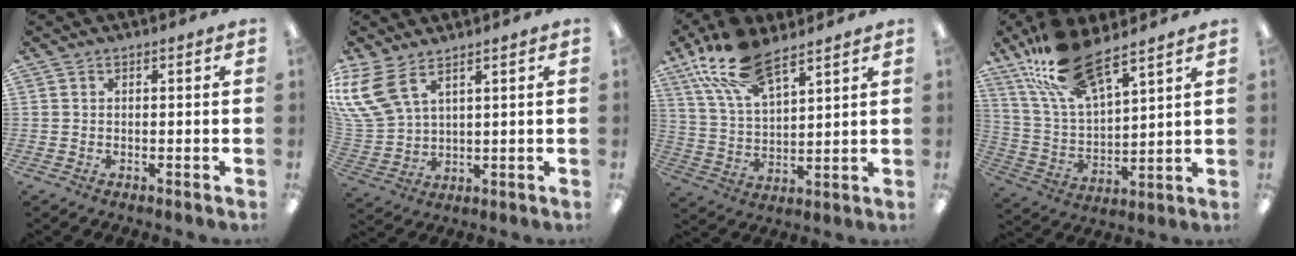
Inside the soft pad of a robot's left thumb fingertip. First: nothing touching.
{"total": 10.8, "force": [6.5, 5.7, 6.4], "torque": [-0.154, -0.021, 0.126]}
{"total": 14.5, "force": [9.8, 5.9, 9.0], "torque": [-0.183, -0.032, 0.179]}
{"total": 16.3, "force": [12.4, 5.2, 9.2], "torque": [-0.196, -0.058, 0.221]}